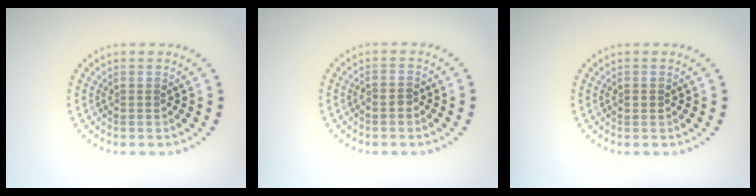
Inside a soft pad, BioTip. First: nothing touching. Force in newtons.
{"total": 0.9, "press": 0.6, "slide": 0.6}
{"total": 0.8, "press": 0.8, "slide": 0.1}